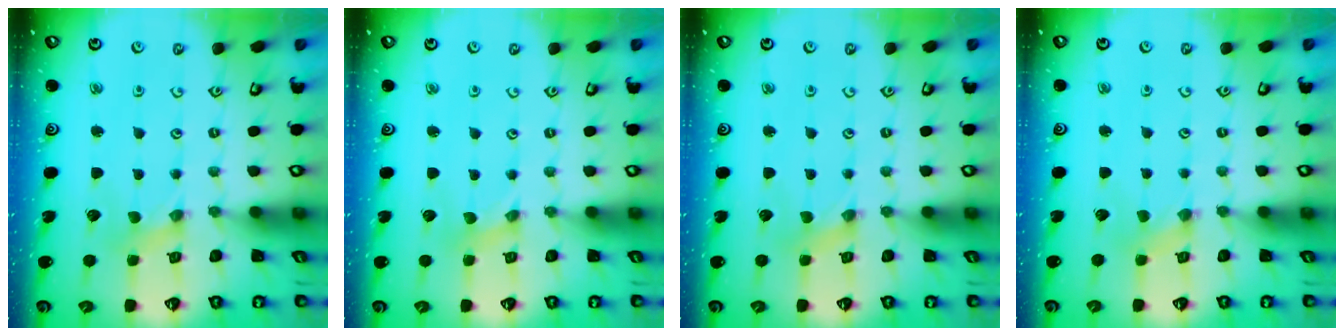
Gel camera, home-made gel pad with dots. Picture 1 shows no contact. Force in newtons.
{"total": 0.0}
{"total": 0.0}
{"total": 0.5, "press": 0.5, "slide": 0.1}